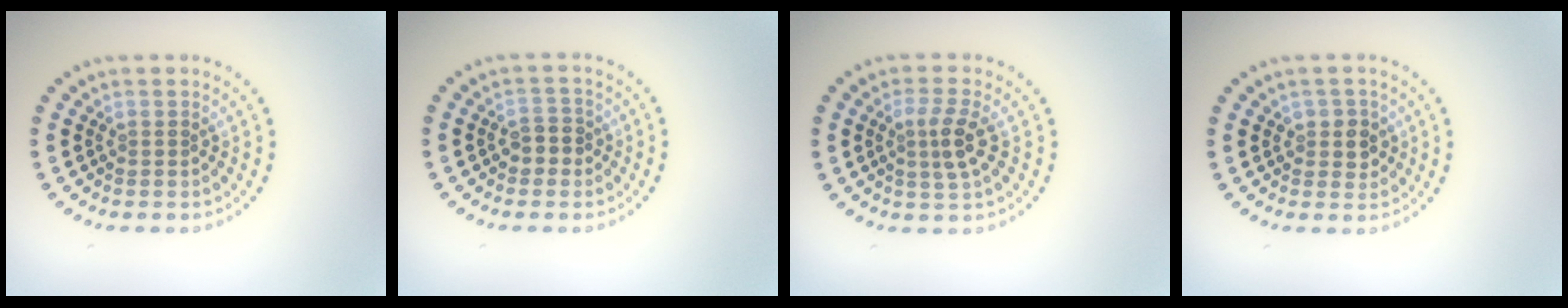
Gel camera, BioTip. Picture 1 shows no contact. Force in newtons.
{"total": 1.9, "press": 1.8, "slide": 0.5}
{"total": 2.6, "press": 2.4, "slide": 1.0}
{"total": 1.9, "press": 1.8, "slide": 0.6}